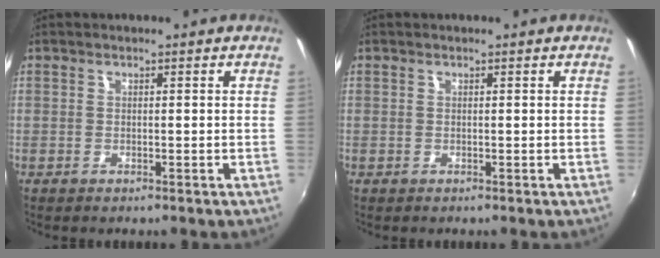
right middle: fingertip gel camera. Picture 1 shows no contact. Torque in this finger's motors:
{"motor_torque": [0.00, 0.00, 0.01, 0.00]}